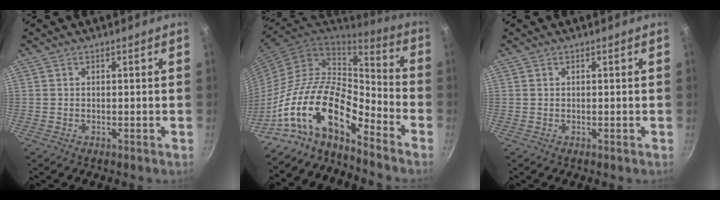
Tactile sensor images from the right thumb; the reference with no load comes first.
{"total": 17.8, "force": [-11.3, 6.9, 11.9], "torque": [-0.182, 0.060, -0.233]}
{"total": 0.0}